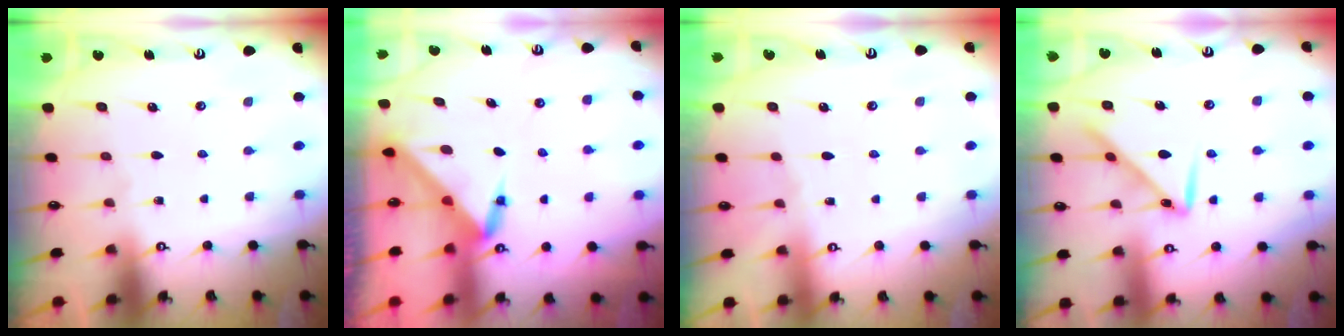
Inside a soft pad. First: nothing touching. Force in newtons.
{"total": 3.4, "press": 3.4, "slide": 0.1}
{"total": 1.9, "press": 1.8, "slide": 0.5}
{"total": 10.1, "press": 10.1, "slide": 0.6}